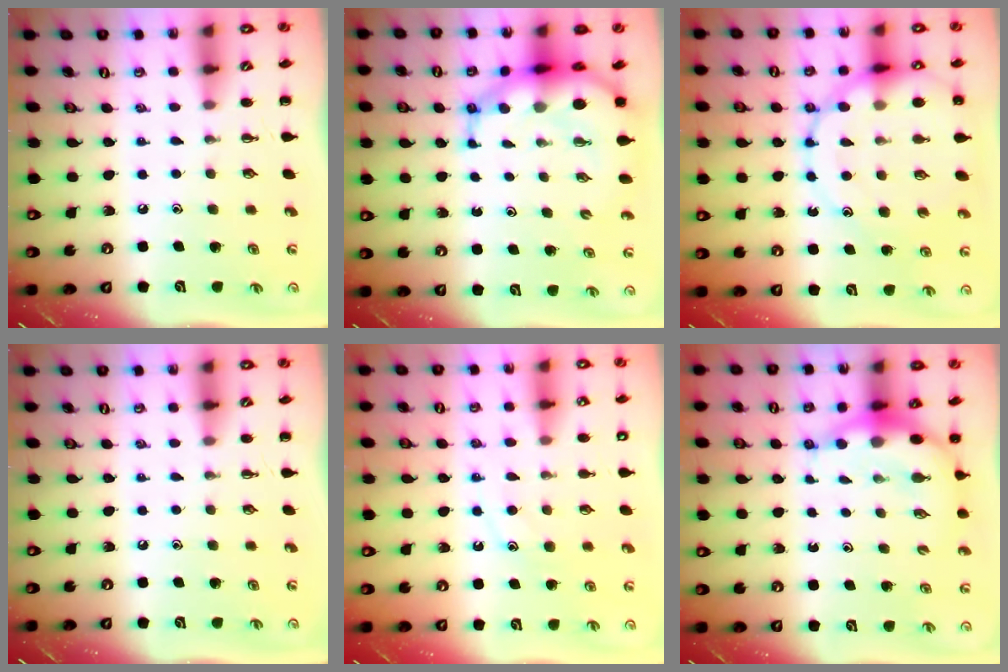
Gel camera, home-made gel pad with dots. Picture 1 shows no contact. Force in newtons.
{"total": 9.9, "press": 9.5, "slide": 2.8}
{"total": 19.1, "press": 18.8, "slide": 3.2}
{"total": 0.0}
{"total": 10.5, "press": 10.4, "slide": 0.8}
{"total": 6.7, "press": 6.6, "slide": 1.6}